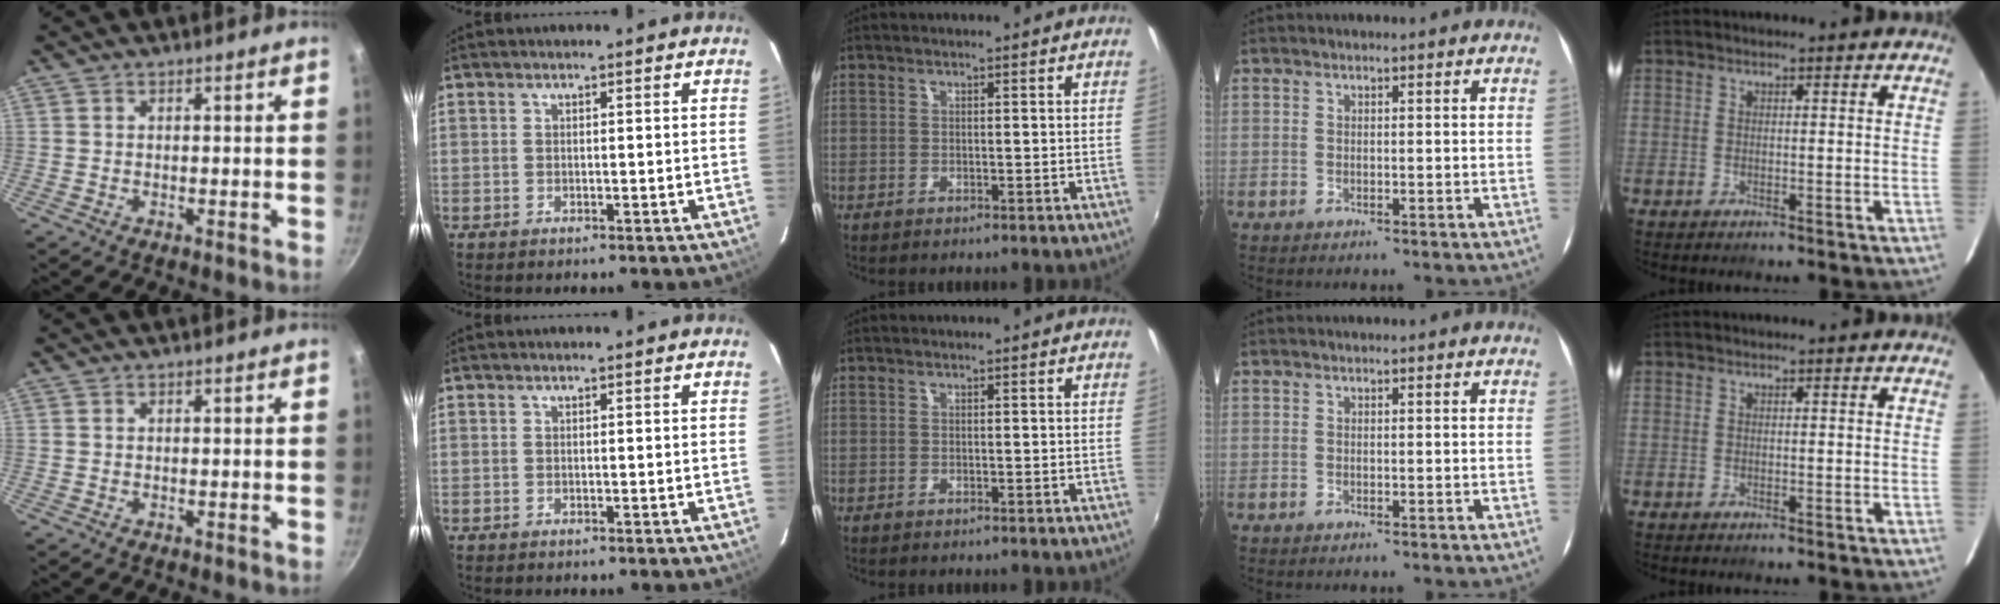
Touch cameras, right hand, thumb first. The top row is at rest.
{}